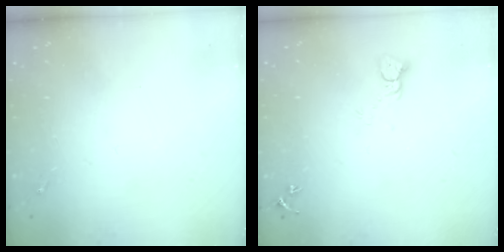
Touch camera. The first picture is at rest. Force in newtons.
{"total": 3.1, "press": 3.1, "slide": 0.2}